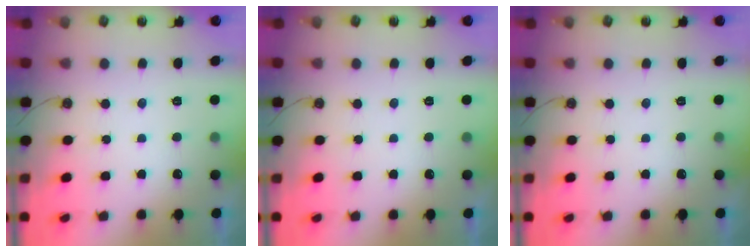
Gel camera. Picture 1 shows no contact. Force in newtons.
{"total": 0.0}
{"total": 0.0}